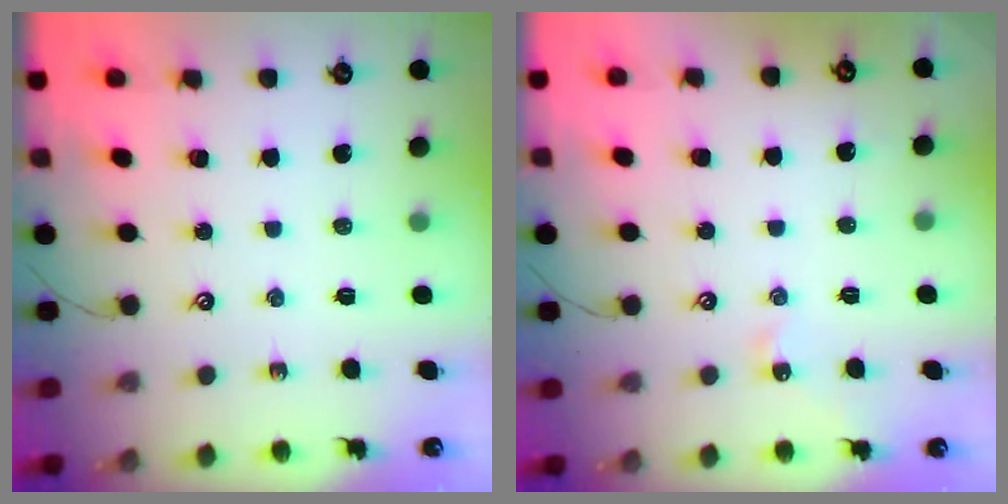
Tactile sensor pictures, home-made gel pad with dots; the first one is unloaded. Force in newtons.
{"total": 2.8, "press": 2.7, "slide": 0.6}